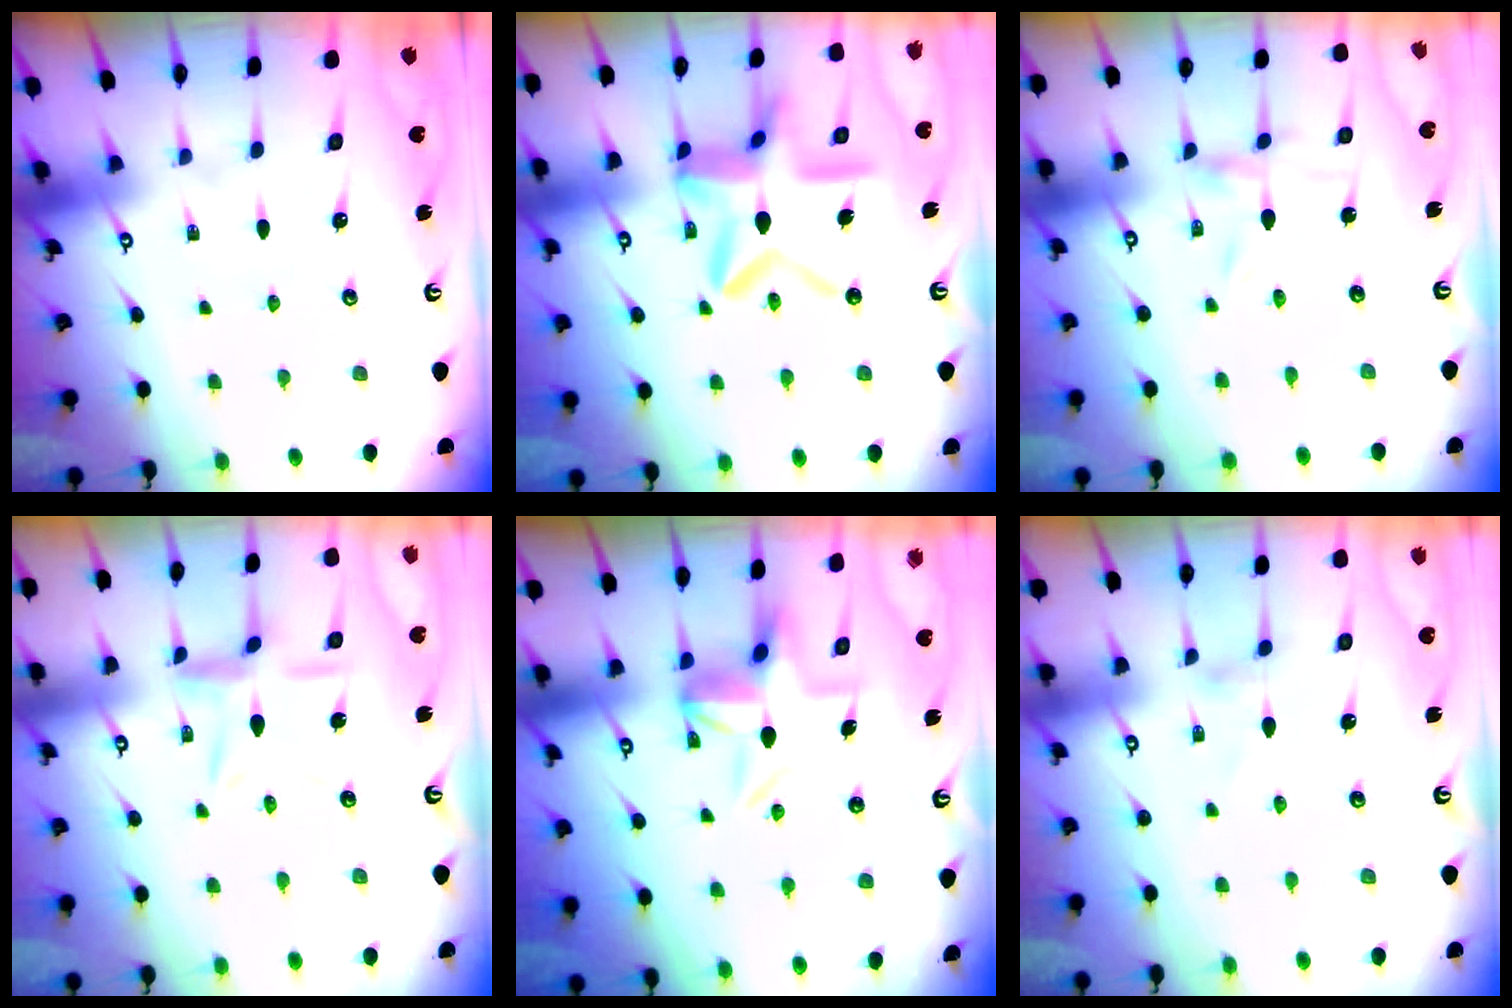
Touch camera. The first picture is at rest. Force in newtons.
{"total": 16.2, "press": 16.1, "slide": 1.6}
{"total": 0.0}
{"total": 8.3, "press": 8.2, "slide": 0.6}
{"total": 6.4, "press": 6.3, "slide": 0.5}
{"total": 0.8, "press": 0.8, "slide": 0.3}